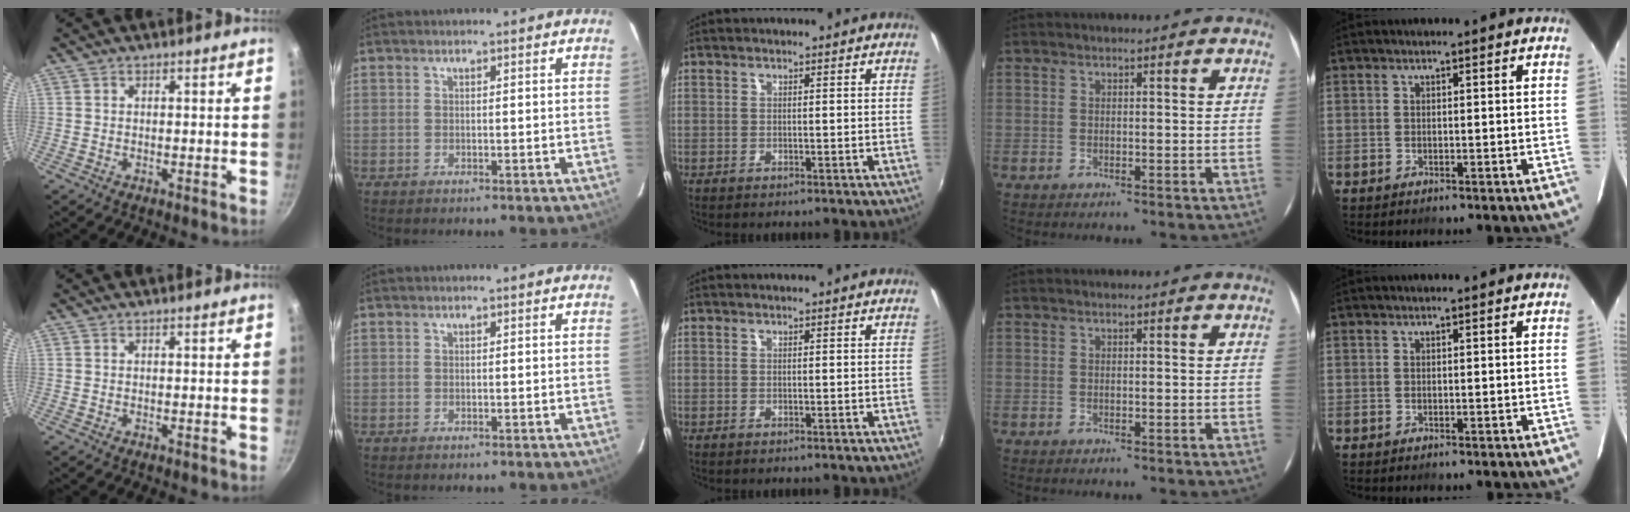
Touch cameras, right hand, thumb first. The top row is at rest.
{}